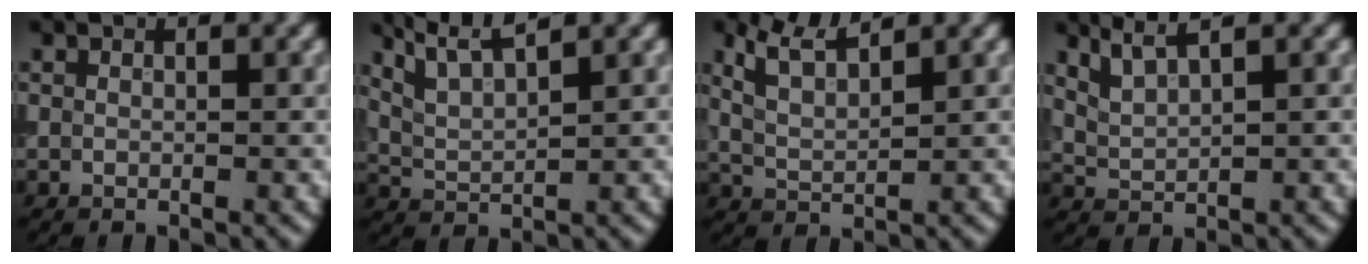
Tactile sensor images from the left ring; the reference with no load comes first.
{"total": 4.7, "force": [3.6, 1.0, 2.8], "torque": [-0.061, 0.021, 0.062]}
{"total": 3.8, "force": [2.8, 1.0, 2.4], "torque": [-0.056, 0.011, 0.059]}
{"total": 2.7, "force": [2.2, 0.5, 1.5], "torque": [-0.033, 0.005, 0.052]}